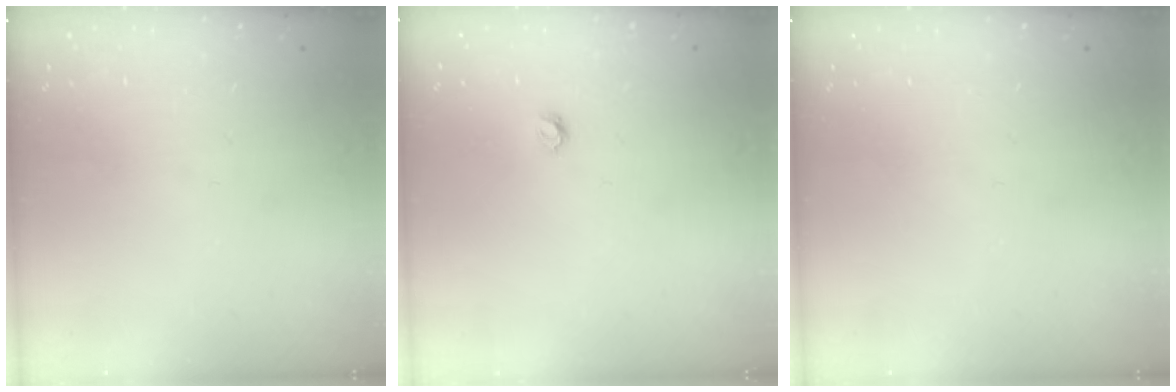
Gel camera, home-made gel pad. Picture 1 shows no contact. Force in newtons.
{"total": 3.7, "press": 3.6, "slide": 0.4}
{"total": 0.0}